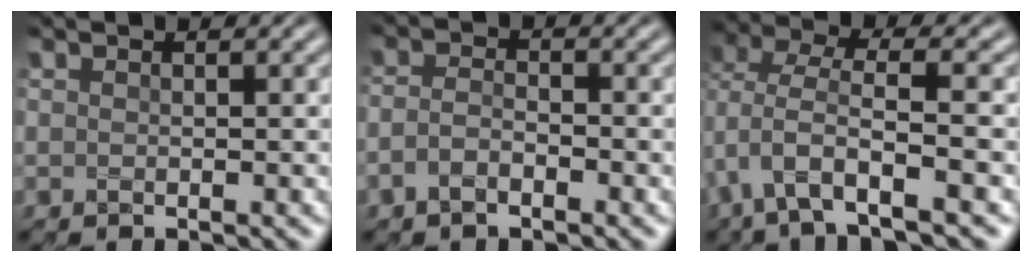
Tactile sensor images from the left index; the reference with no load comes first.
{"total": 2.1, "force": [-1.1, 0.9, 1.5], "torque": [-0.033, 0.002, -0.028]}
{"total": 6.0, "force": [-1.9, 2.5, 5.2], "torque": [-0.106, 0.002, -0.040]}